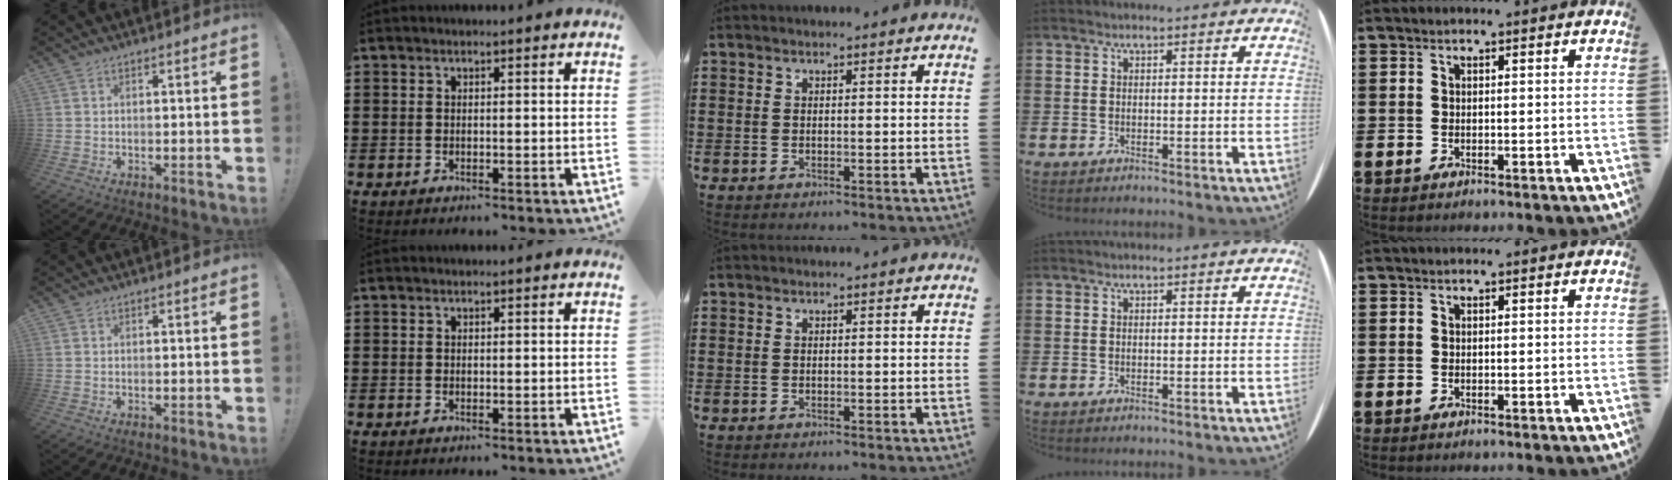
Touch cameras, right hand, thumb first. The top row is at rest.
{}